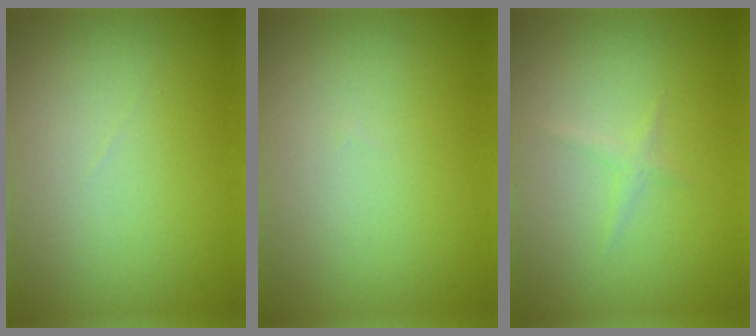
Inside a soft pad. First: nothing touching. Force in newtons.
{"total": 0.0}
{"total": 0.8, "press": 0.8, "slide": 0.0}